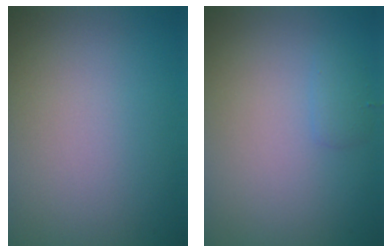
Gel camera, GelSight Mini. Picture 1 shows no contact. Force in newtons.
{"total": 1.0, "press": 0.9, "slide": 0.1}